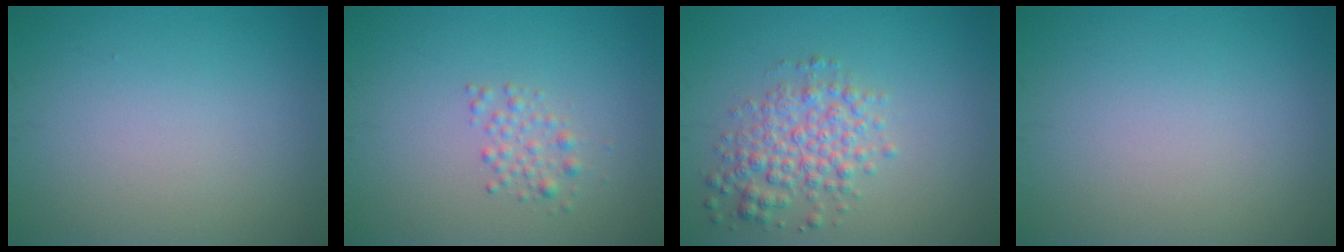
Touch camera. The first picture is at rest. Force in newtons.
{"total": 1.5, "press": 1.5, "slide": 0.0}
{"total": 3.8, "press": 3.8, "slide": 0.1}
{"total": 0.0}